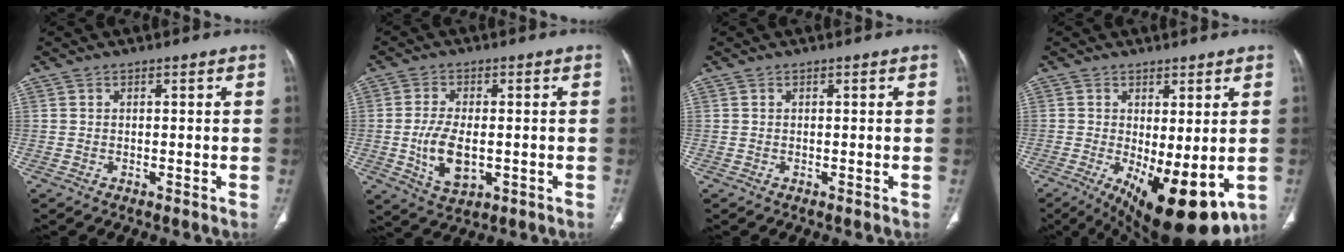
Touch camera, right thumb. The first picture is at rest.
{"total": 8.6, "force": [-1.3, 4.7, 7.1], "torque": [-0.133, -0.005, -0.016]}
{"total": 0.0}
{"total": 14.9, "force": [-3.9, 5.9, 13.2], "torque": [-0.192, -0.026, -0.037]}